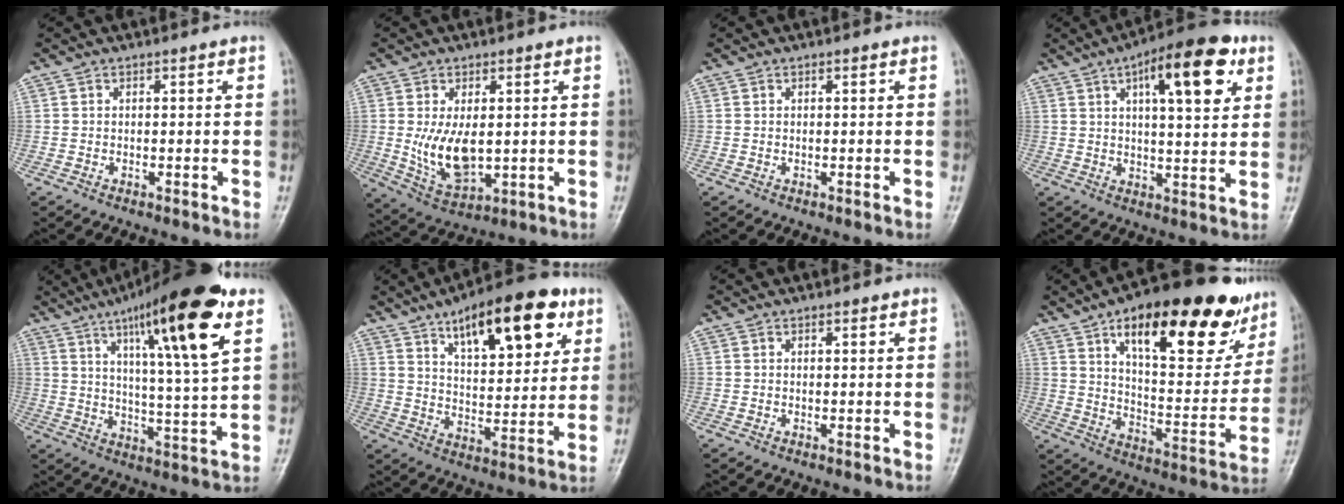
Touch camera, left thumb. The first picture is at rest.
{"total": 9.2, "force": [0.4, 5.1, 7.7], "torque": [-0.131, -0.019, 0.022]}
{"total": 0.0}
{"total": 15.3, "force": [6.5, 5.3, 12.8], "torque": [-0.162, -0.007, 0.089]}
{"total": 20.8, "force": [10.4, 3.1, 17.7], "torque": [-0.261, -0.034, 0.161]}
{"total": 19.7, "force": [10.3, 7.9, 14.9], "torque": [-0.179, -0.034, 0.159]}
{"total": 0.7, "force": [0.4, 0.3, 0.5], "torque": [-0.007, -0.001, 0.005]}
{"total": 28.1, "force": [16.2, 10.9, 20.2], "torque": [-0.244, -0.036, 0.242]}